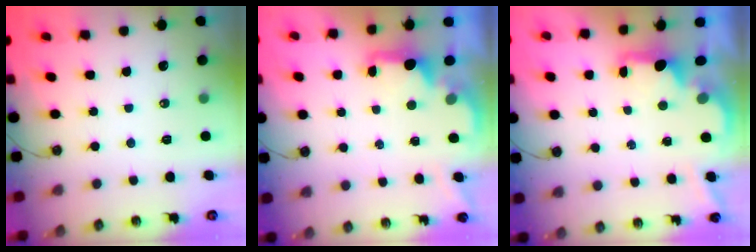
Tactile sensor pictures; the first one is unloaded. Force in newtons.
{"total": 2.1, "press": 1.9, "slide": 0.8}
{"total": 2.1, "press": 1.9, "slide": 0.8}